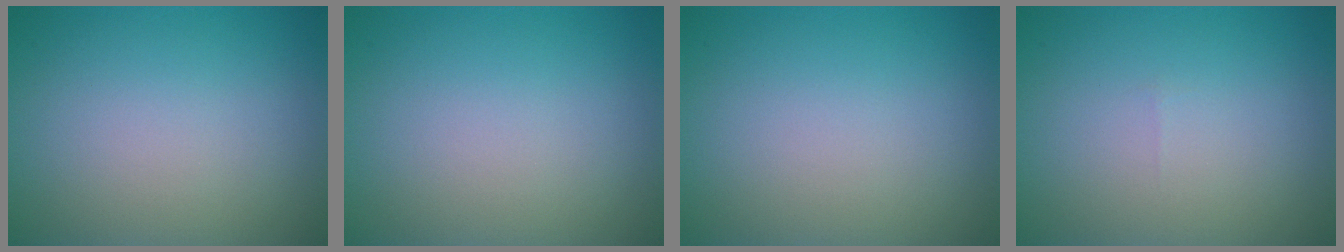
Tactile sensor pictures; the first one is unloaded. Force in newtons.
{"total": 0.0}
{"total": 0.0}
{"total": 0.0}